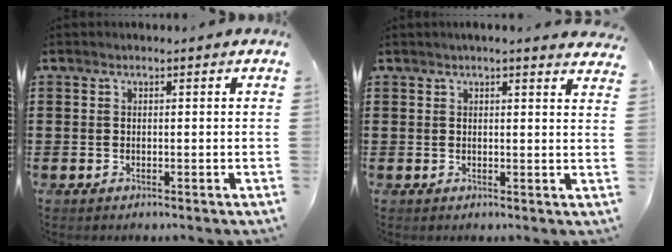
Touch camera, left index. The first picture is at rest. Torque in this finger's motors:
{"motor_torque": [0.54, -0.52, 0.02, 0.02]}